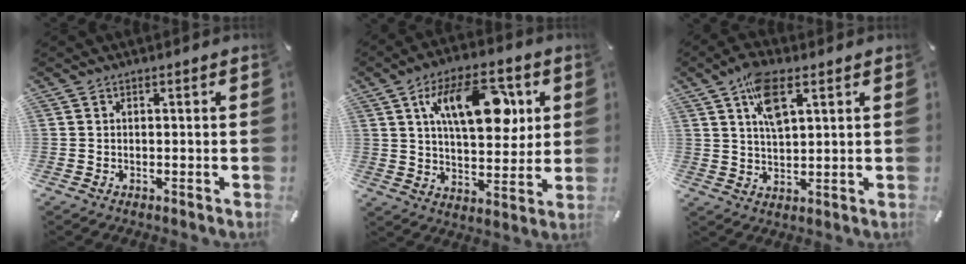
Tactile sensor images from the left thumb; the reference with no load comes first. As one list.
[{"total": 18.3, "force": [6.7, 9.8, 13.9], "torque": [-0.203, -0.002, 0.111]}, {"total": 8.6, "force": [4.5, 3.9, 6.3], "torque": [-0.116, -0.006, 0.080]}]